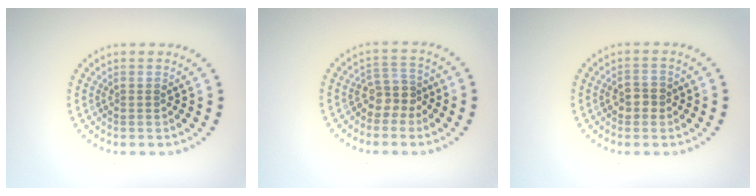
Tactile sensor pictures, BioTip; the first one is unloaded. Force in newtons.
{"total": 2.5, "press": 2.1, "slide": 1.5}
{"total": 1.7, "press": 1.7, "slide": 0.2}